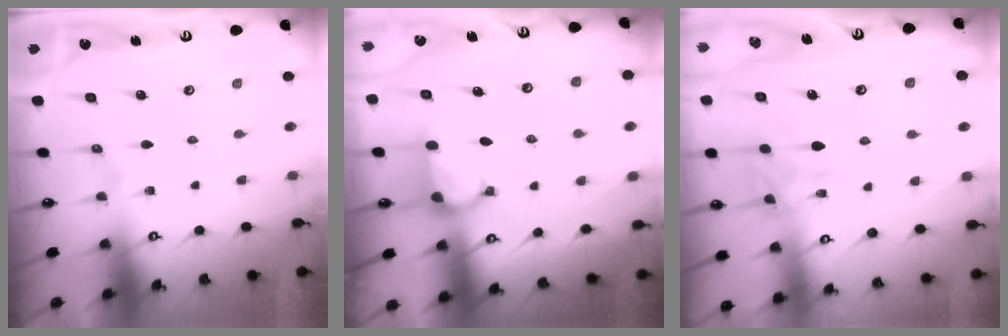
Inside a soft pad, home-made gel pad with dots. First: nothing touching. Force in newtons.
{"total": 1.7, "press": 1.6, "slide": 0.5}
{"total": 2.8, "press": 2.5, "slide": 1.3}